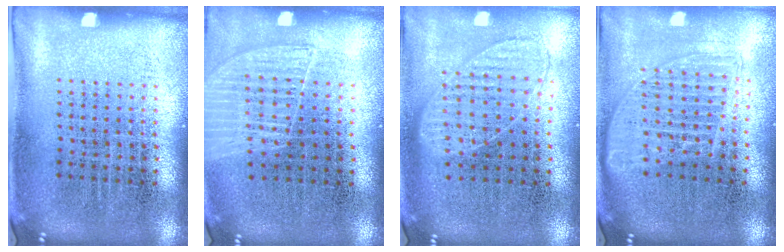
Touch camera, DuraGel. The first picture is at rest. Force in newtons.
{"total": 1.2, "press": 1.2, "slide": 0.2}
{"total": 0.9, "press": 0.9, "slide": 0.2}
{"total": 1.6, "press": 1.4, "slide": 0.8}